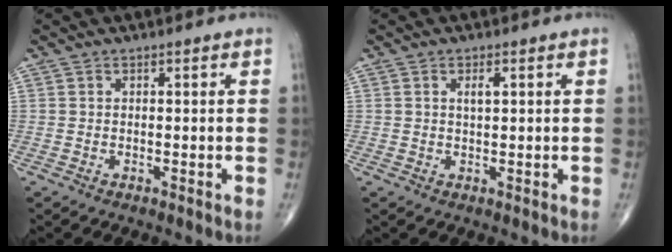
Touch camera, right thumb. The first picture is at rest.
{"total": 1.9, "force": [0.7, 0.7, 1.7], "torque": [-0.031, -0.001, 0.012]}